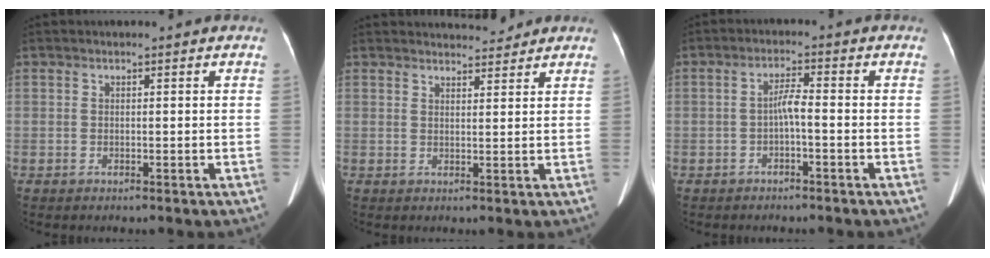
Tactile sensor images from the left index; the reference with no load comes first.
{"total": 4.2, "force": [4.1, 0.8, 0.6], "torque": [-0.008, 0.005, 0.053]}
{"total": 2.8, "force": [-1.0, 0.3, 2.6], "torque": [-0.046, 0.007, -0.017]}